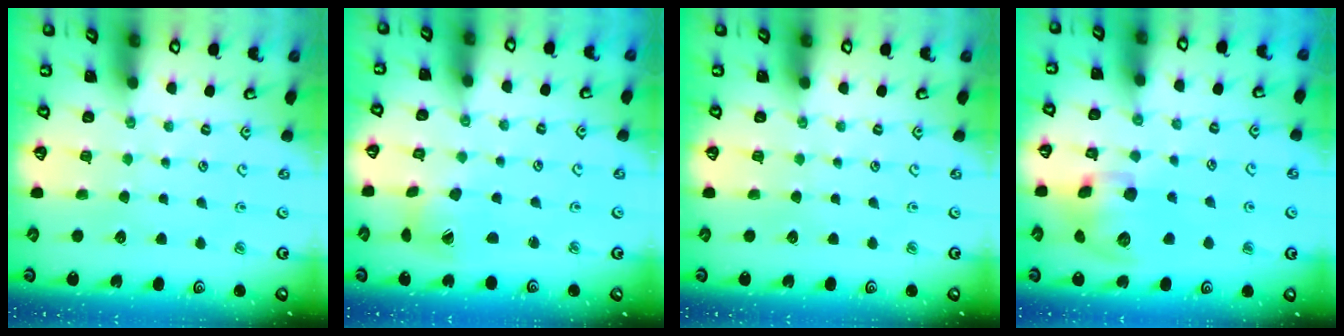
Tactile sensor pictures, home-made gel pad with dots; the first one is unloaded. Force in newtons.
{"total": 7.5, "press": 7.5, "slide": 0.6}
{"total": 0.0}
{"total": 13.0, "press": 12.9, "slide": 2.0}